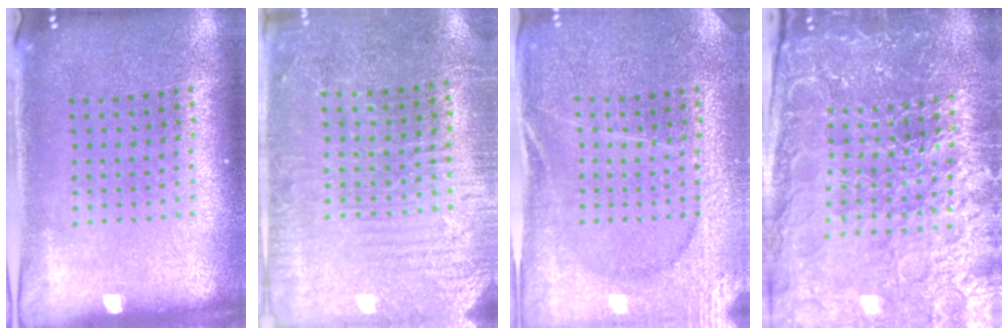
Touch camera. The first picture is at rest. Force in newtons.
{"total": 2.9, "press": 2.8, "slide": 0.6}
{"total": 3.1, "press": 3.1, "slide": 0.6}
{"total": 5.4, "press": 5.0, "slide": 2.1}